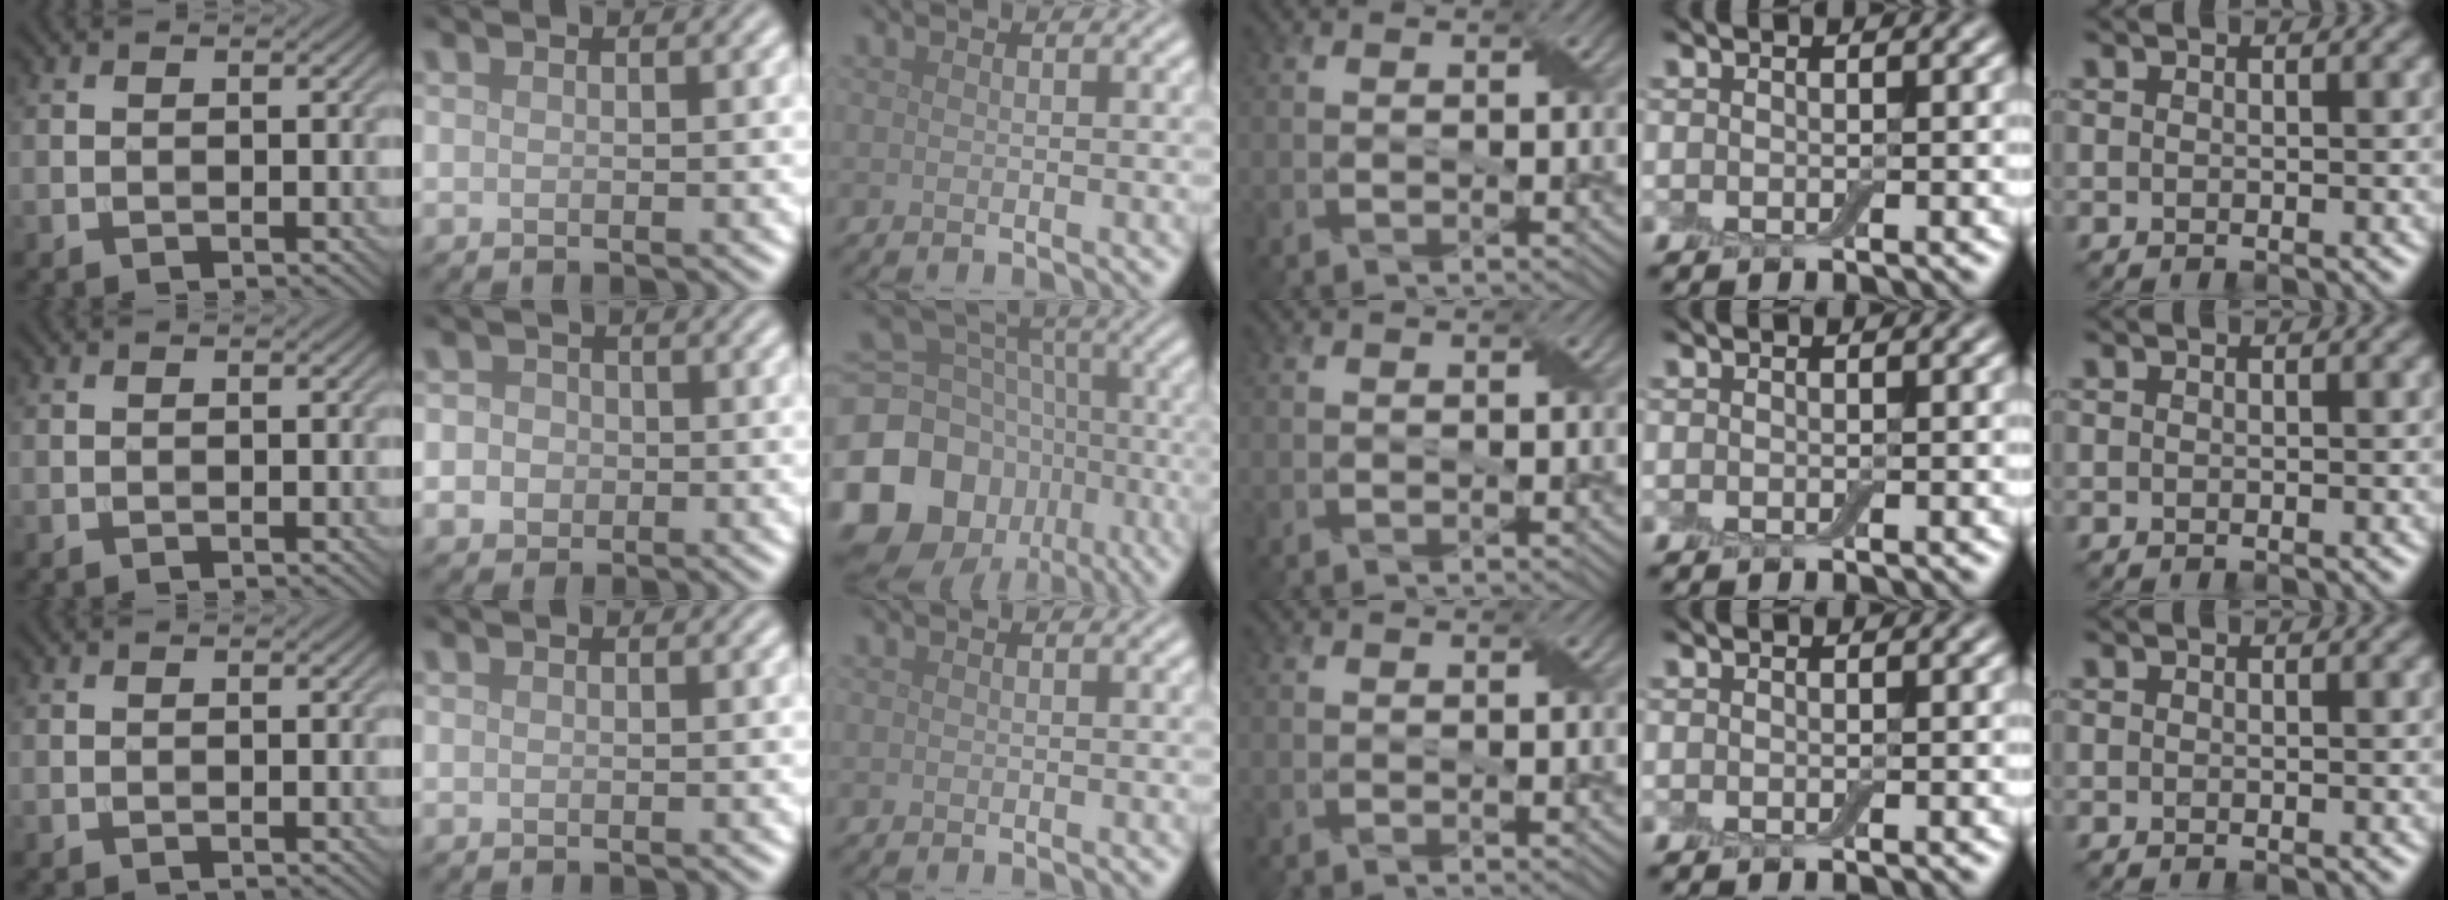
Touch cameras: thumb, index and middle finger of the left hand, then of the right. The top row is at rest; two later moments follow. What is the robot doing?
{"motion": "fold", "object": "cloth"}